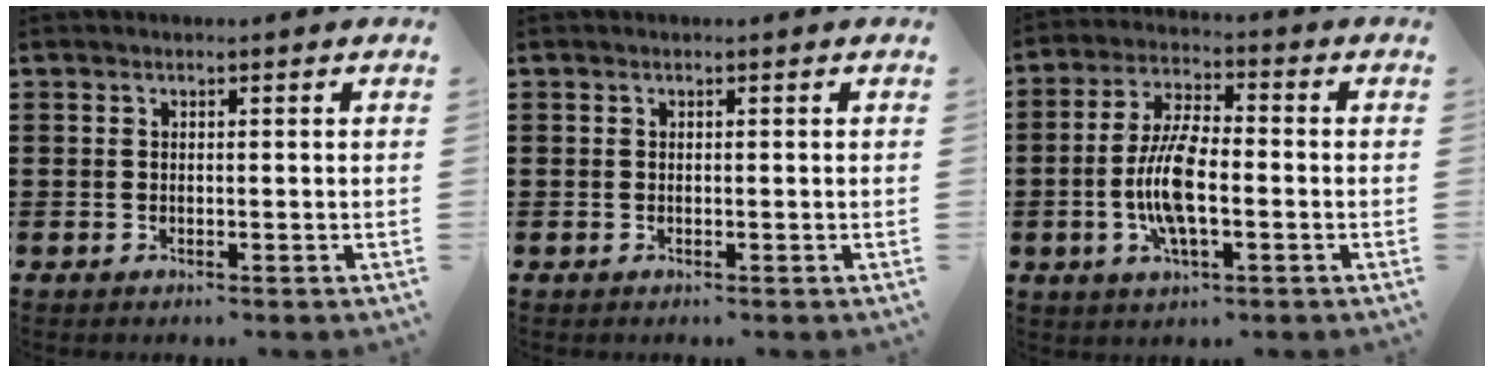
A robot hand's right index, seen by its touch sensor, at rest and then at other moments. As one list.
[{"total": 0.0}, {"total": 9.5, "force": [-1.9, 3.2, 8.7], "torque": [-0.196, -0.010, -0.040]}]